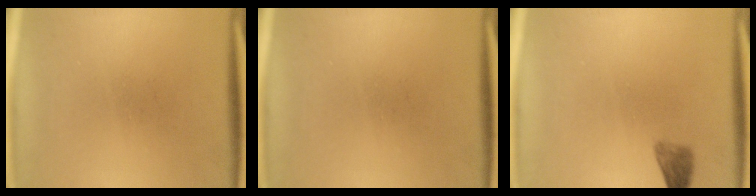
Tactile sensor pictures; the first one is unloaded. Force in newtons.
{"total": 0.0}
{"total": 2.1}